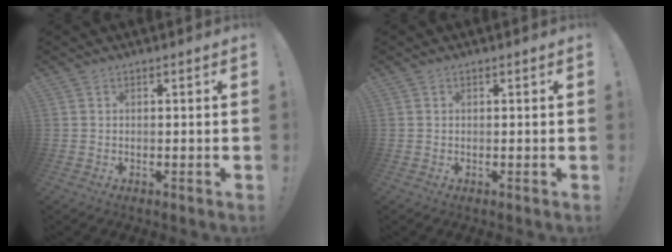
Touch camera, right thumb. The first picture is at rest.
{"total": 0.0}